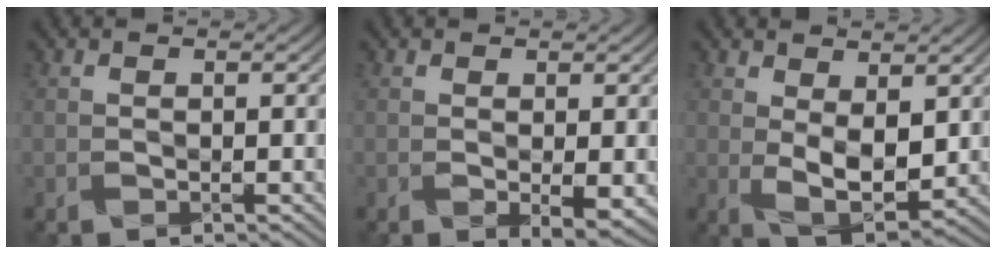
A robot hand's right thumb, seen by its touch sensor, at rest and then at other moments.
{"total": 1.9, "force": [0.2, 0.4, 1.9], "torque": [-0.040, -0.008, 0.011]}
{"total": 5.4, "force": [1.1, 2.8, 4.5], "torque": [-0.097, -0.013, 0.030]}